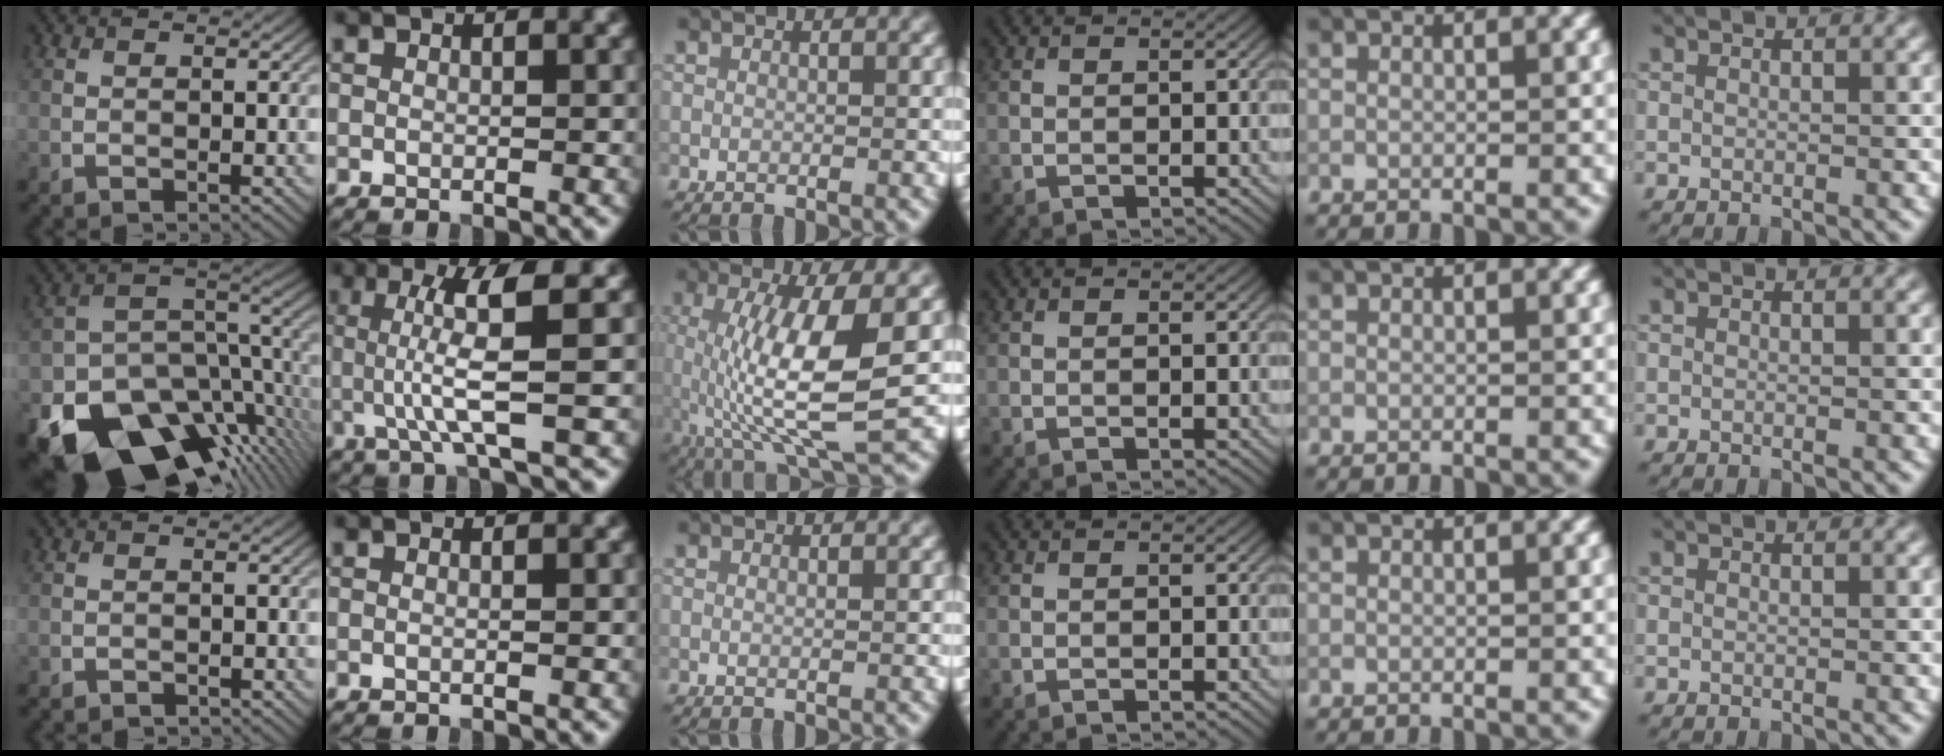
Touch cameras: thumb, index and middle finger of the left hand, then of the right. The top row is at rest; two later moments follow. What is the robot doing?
{"motion": "lift_and_place", "object": "calculator"}